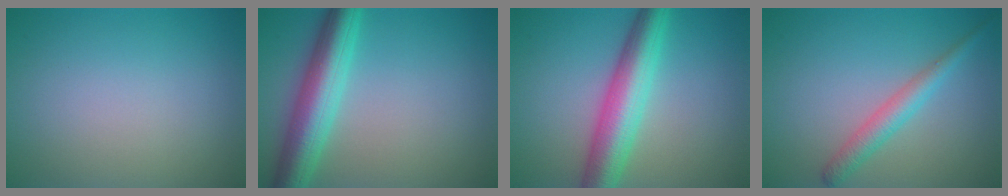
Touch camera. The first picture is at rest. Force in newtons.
{"total": 6.7, "press": 6.7, "slide": 0.3}
{"total": 6.6, "press": 6.6, "slide": 0.1}
{"total": 2.7, "press": 2.7, "slide": 0.1}